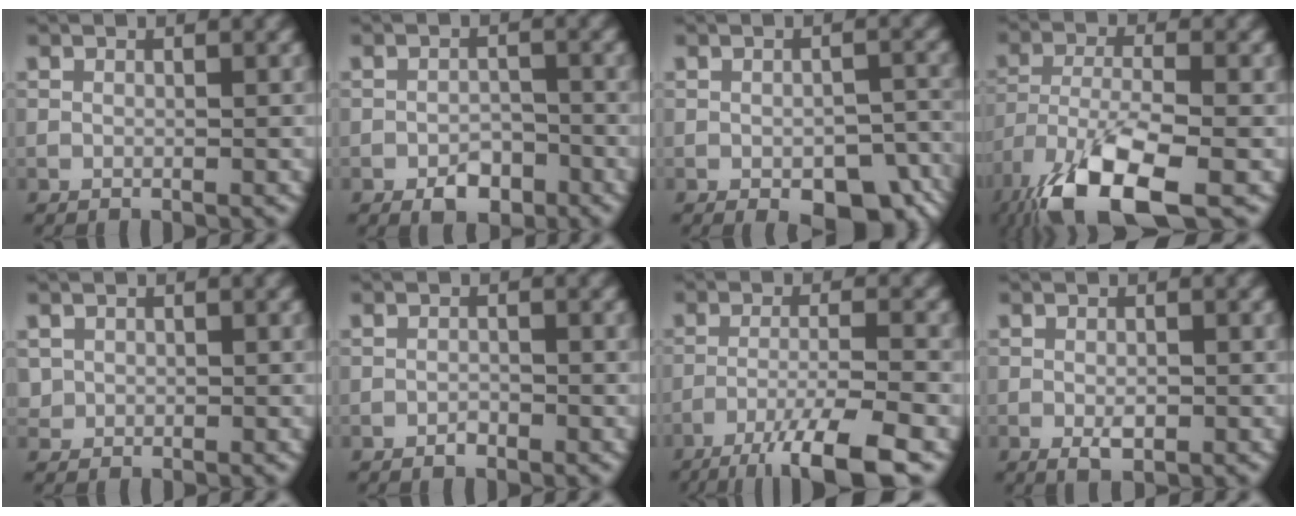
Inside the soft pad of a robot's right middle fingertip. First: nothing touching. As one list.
[{"total": 2.9, "force": [-1.8, 1.7, 1.6], "torque": [-0.021, 0.002, -0.031]}, {"total": 7.1, "force": [-3.9, 3.3, 5.0], "torque": [-0.058, -0.018, -0.038]}, {"total": 10.9, "force": [-6.5, 3.8, 7.8], "torque": [-0.162, -0.022, -0.126]}, {"total": 0.9, "force": [0.2, 0.9, 0.1], "torque": [0.005, -0.004, 0.005]}, {"total": 0.7, "force": [-0.6, 0.4, 0.3], "torque": [-0.004, 0.000, -0.012]}, {"total": 7.7, "force": [-5.1, 1.0, 5.7], "torque": [-0.085, 0.001, -0.093]}, {"total": 1.7, "force": [-0.5, 0.8, 1.4], "torque": [-0.024, -0.002, -0.007]}]